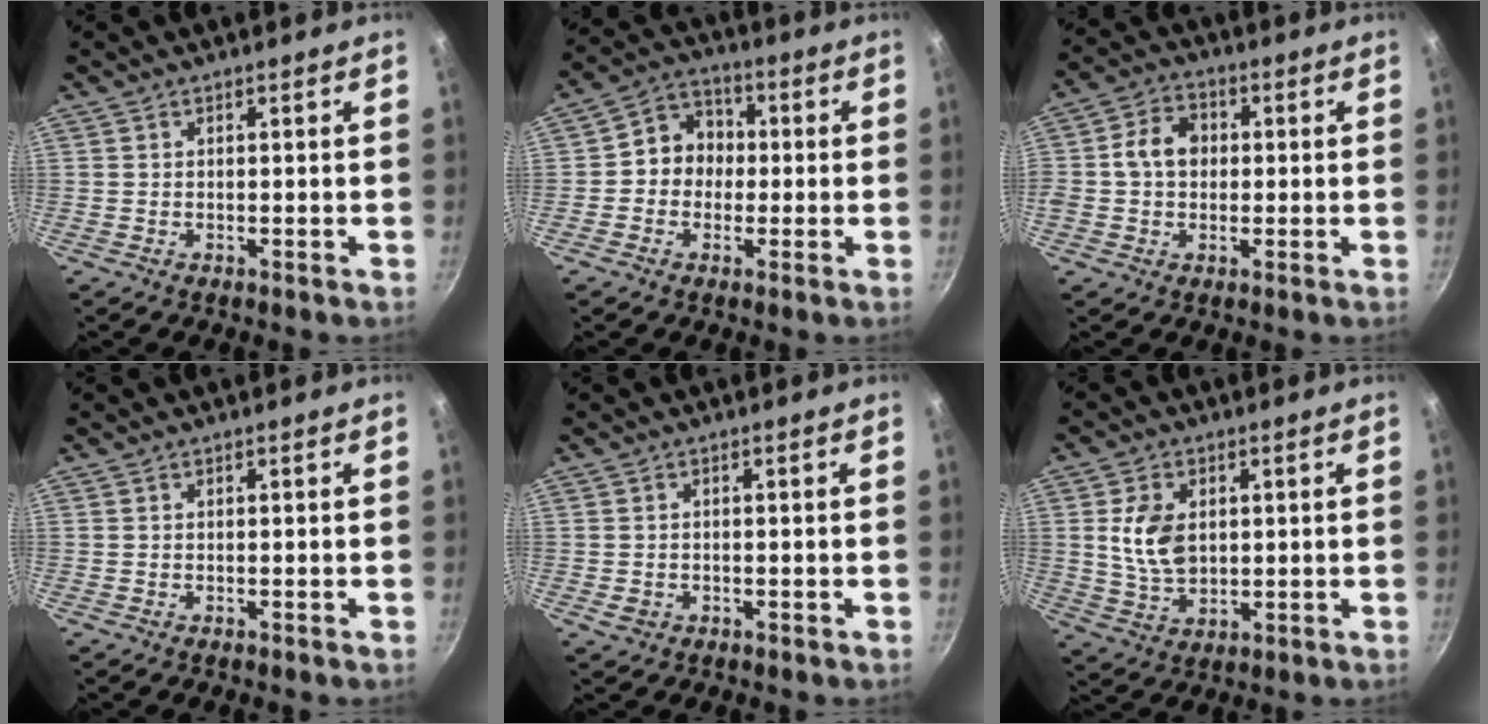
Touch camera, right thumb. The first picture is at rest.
{"total": 8.0, "force": [-0.3, 7.1, 3.5], "torque": [-0.017, 0.021, -0.023]}
{"total": 7.3, "force": [0.4, 6.1, 4.0], "torque": [-0.045, 0.012, -0.008]}
{"total": 0.0}
{"total": 1.7, "force": [-0.4, 1.4, 0.9], "torque": [-0.014, 0.001, -0.005]}
{"total": 8.8, "force": [1.5, 6.0, 6.2], "torque": [-0.102, -0.015, 0.033]}